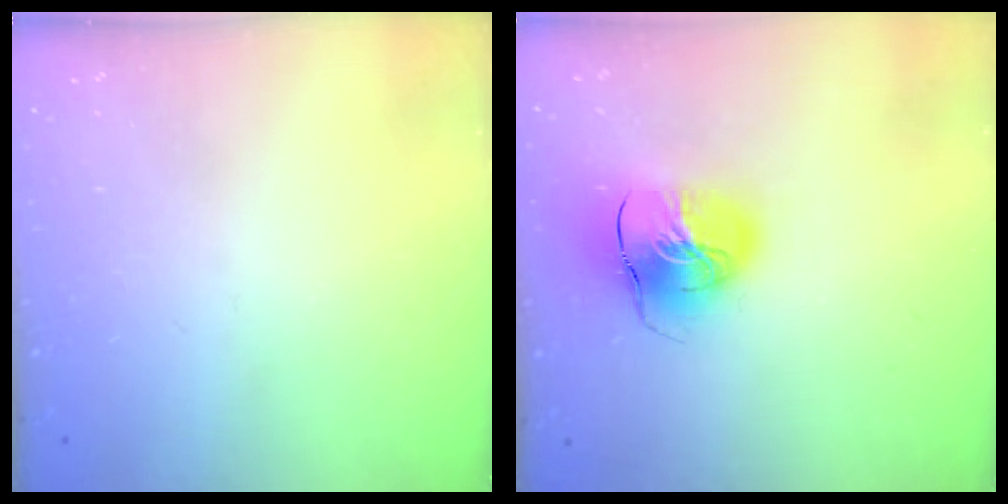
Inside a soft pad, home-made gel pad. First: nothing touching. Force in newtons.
{"total": 13.3, "press": 13.2, "slide": 2.2}